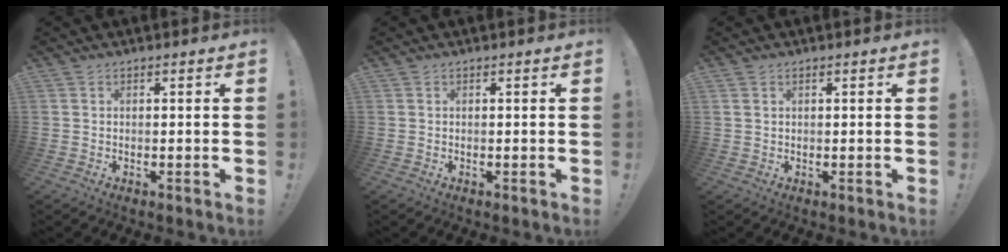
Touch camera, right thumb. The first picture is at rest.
{"total": 0.0}
{"total": 0.9, "force": [0.5, 0.6, 0.4], "torque": [-0.015, 0.004, 0.011]}